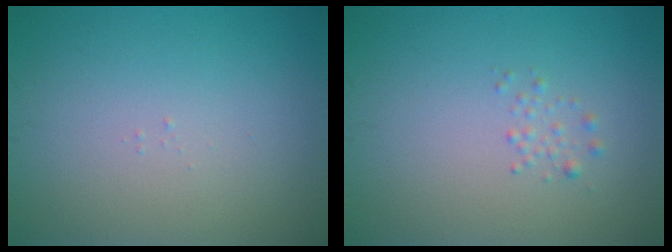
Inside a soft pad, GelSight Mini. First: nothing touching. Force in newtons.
{"total": 0.8, "press": 0.8, "slide": 0.0}